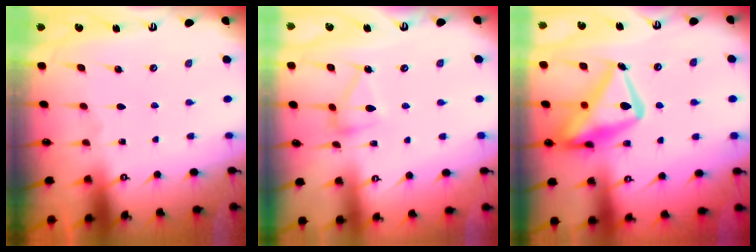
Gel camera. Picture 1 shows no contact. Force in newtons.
{"total": 9.8, "press": 9.8, "slide": 0.5}
{"total": 19.6, "press": 19.5, "slide": 1.6}